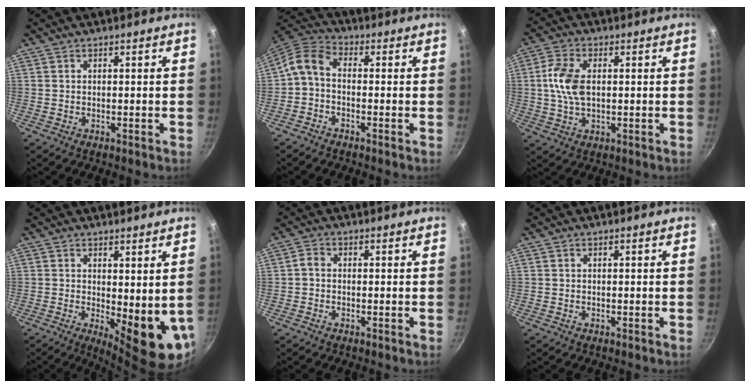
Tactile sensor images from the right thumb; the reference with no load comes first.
{"total": 5.8, "force": [-1.4, 3.7, 4.2], "torque": [-0.099, 0.037, -0.043]}
{"total": 8.2, "force": [0.8, 4.8, 6.6], "torque": [-0.129, 0.012, 0.011]}
{"total": 10.3, "force": [0.3, 3.8, 9.5], "torque": [-0.106, -0.020, 0.016]}
{"total": 1.6, "force": [-0.5, 1.2, 0.9], "torque": [-0.022, 0.010, -0.013]}
{"total": 0.0}